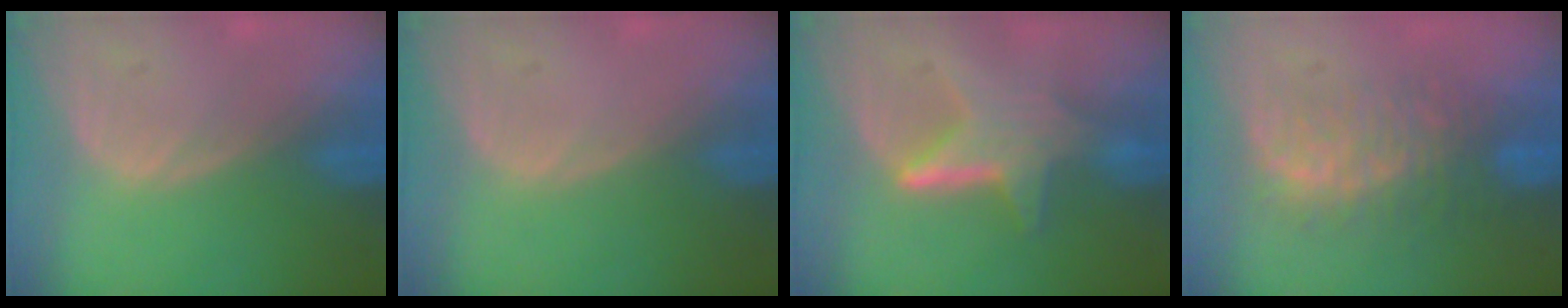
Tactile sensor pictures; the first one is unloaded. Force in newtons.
{"total": 0.0}
{"total": 6.5, "press": 5.9, "slide": 2.8}
{"total": 7.8, "press": 7.6, "slide": 1.4}